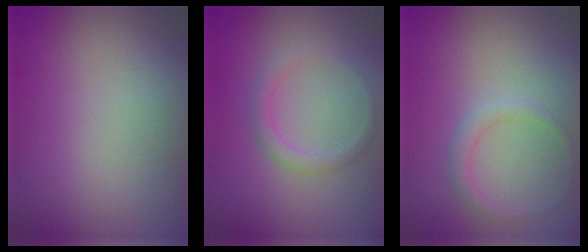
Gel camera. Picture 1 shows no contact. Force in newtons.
{"total": 1.6, "press": 1.6, "slide": 0.1}
{"total": 1.4, "press": 1.4, "slide": 0.1}